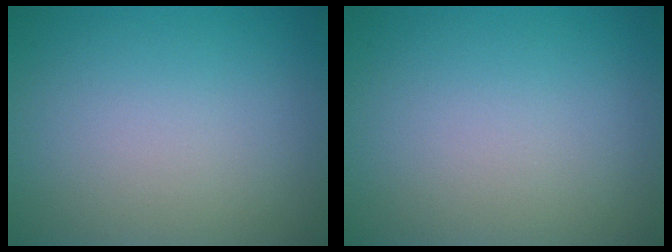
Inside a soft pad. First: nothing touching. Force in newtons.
{"total": 0.0}